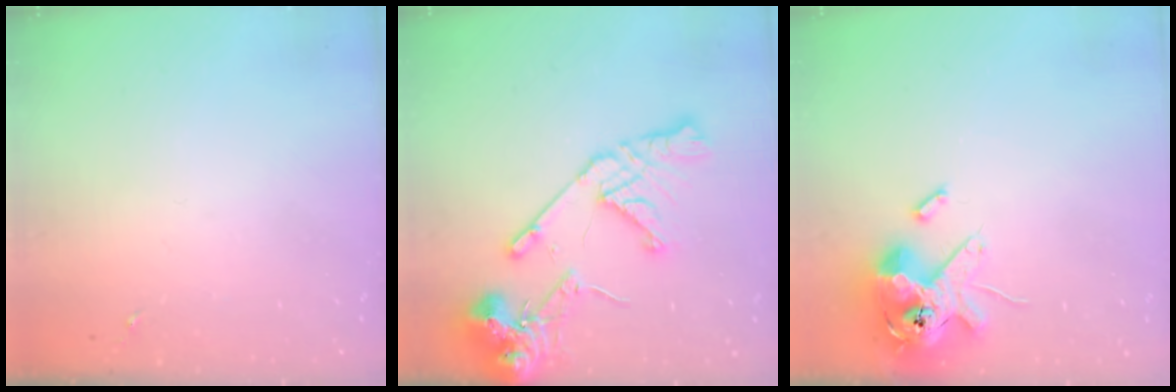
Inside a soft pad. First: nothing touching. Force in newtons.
{"total": 16.2, "press": 16.0, "slide": 2.5}
{"total": 14.8, "press": 14.5, "slide": 2.9}